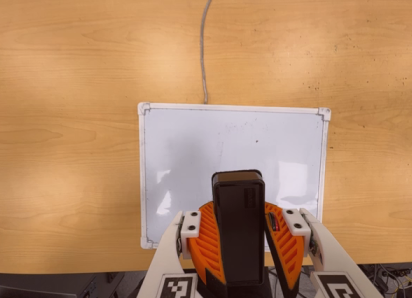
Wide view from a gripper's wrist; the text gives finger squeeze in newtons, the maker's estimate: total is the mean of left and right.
{"total": 10.1, "left": 10.4, "right": 9.9}